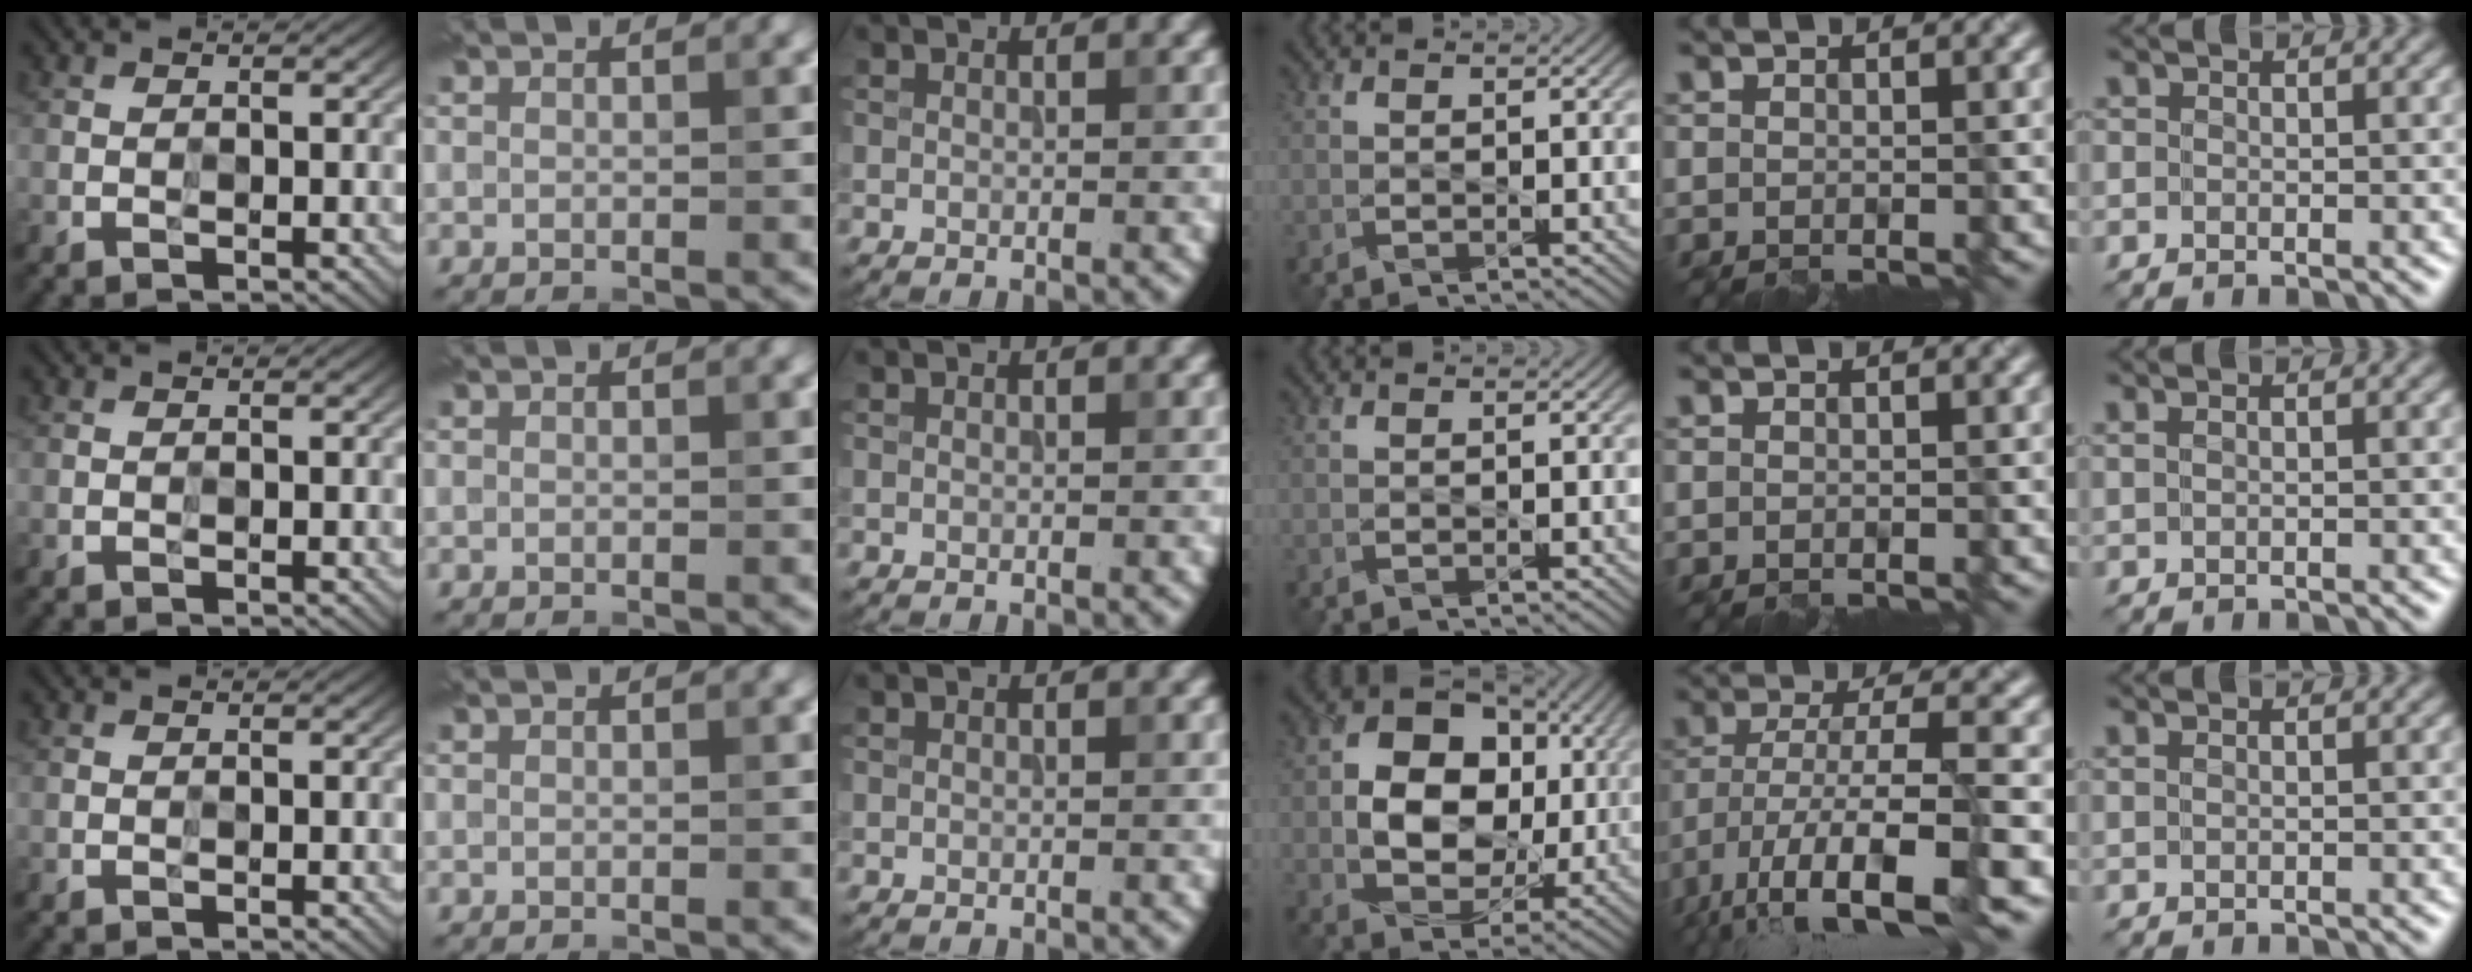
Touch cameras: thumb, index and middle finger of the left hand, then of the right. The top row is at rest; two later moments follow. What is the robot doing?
{"motion": "wipe", "object": "plastic plate"}